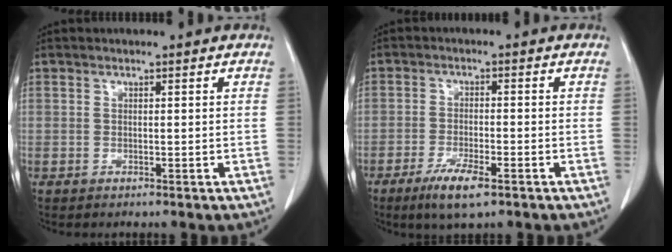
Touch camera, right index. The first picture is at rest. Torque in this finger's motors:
{"motor_torque": [0.39, -0.27, 0.22, 0.05]}